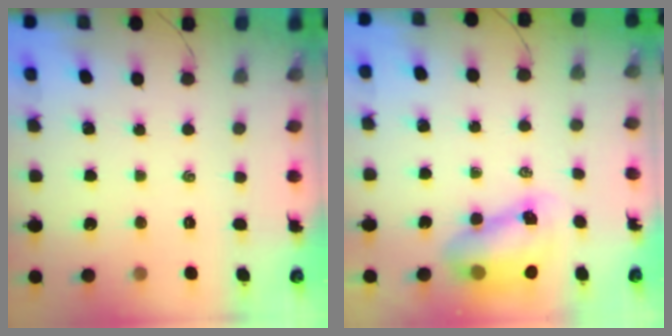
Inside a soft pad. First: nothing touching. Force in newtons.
{"total": 8.5, "press": 8.2, "slide": 2.0}